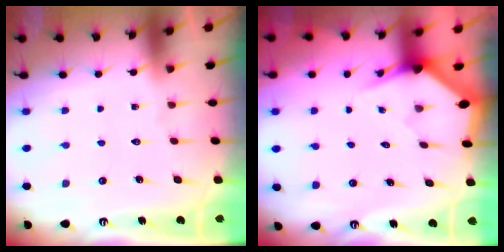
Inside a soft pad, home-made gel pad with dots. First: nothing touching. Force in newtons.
{"total": 3.0, "press": 3.0, "slide": 0.1}